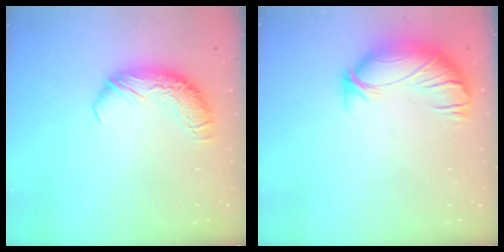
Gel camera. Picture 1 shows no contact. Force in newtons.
{"total": 3.2, "press": 2.5, "slide": 2.0}